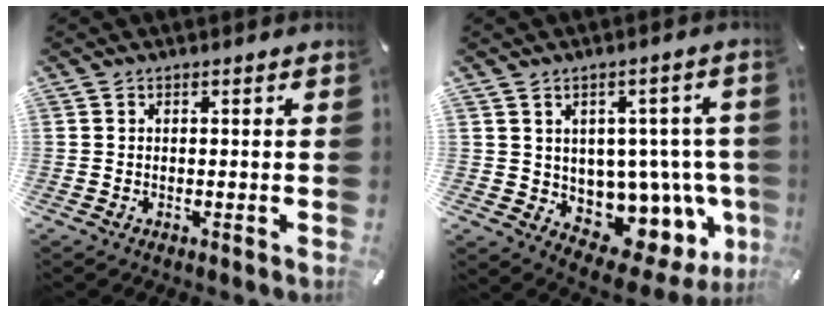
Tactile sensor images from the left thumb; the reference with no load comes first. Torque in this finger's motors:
{"motor_torque": [1.87, 2.31, 0.31, 0.08, 0.09]}